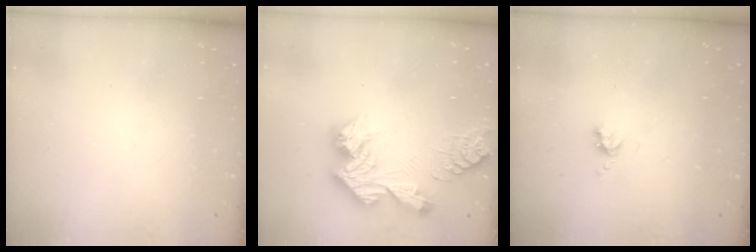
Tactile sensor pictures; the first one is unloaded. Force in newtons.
{"total": 13.8, "press": 13.7, "slide": 1.2}
{"total": 3.7, "press": 3.6, "slide": 0.5}